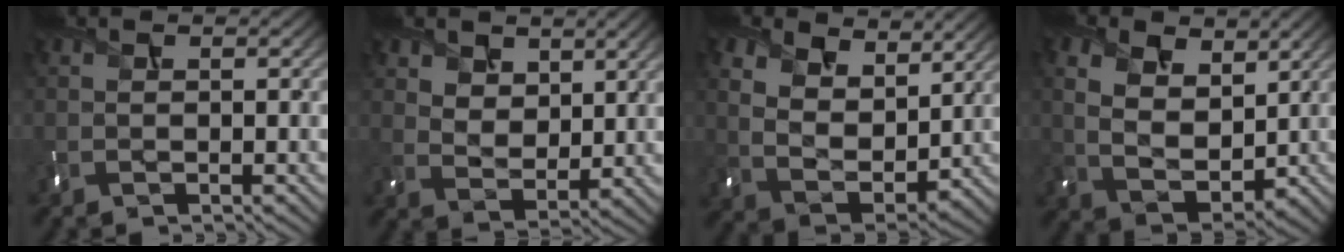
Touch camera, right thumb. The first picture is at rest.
{"total": 5.3, "force": [3.3, 3.3, 2.5], "torque": [-0.064, -0.013, 0.062]}
{"total": 11.2, "force": [6.9, 6.3, 6.2], "torque": [-0.160, -0.018, 0.119]}
{"total": 9.5, "force": [4.3, 6.1, 6.0], "torque": [-0.152, -0.003, 0.079]}